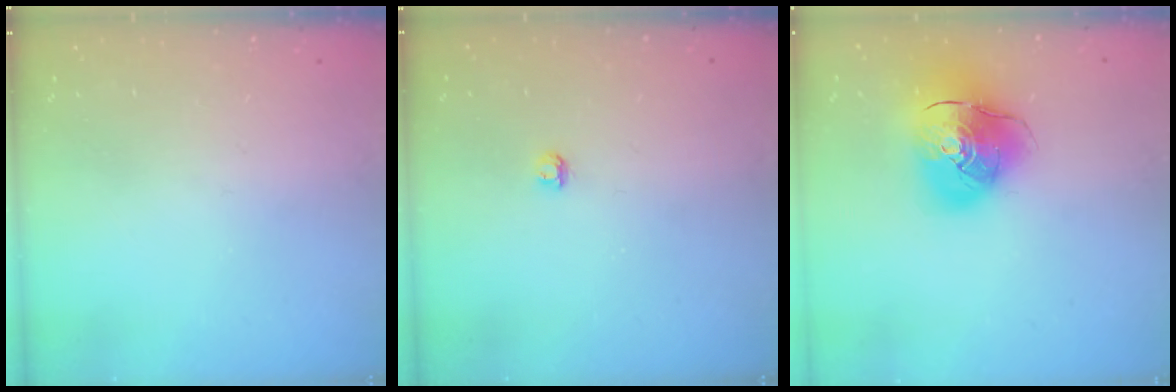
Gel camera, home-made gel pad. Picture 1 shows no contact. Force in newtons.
{"total": 2.9, "press": 2.9, "slide": 0.3}
{"total": 17.0, "press": 16.8, "slide": 2.6}